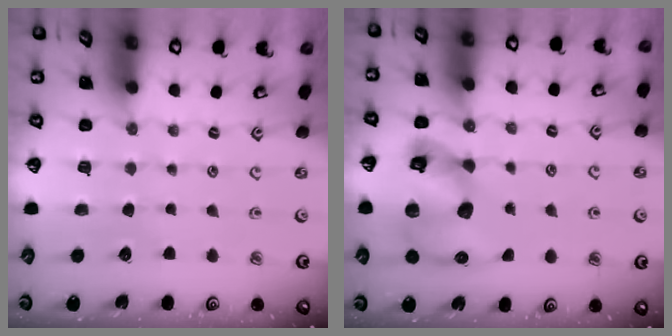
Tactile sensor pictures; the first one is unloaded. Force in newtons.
{"total": 16.0, "press": 15.8, "slide": 2.4}